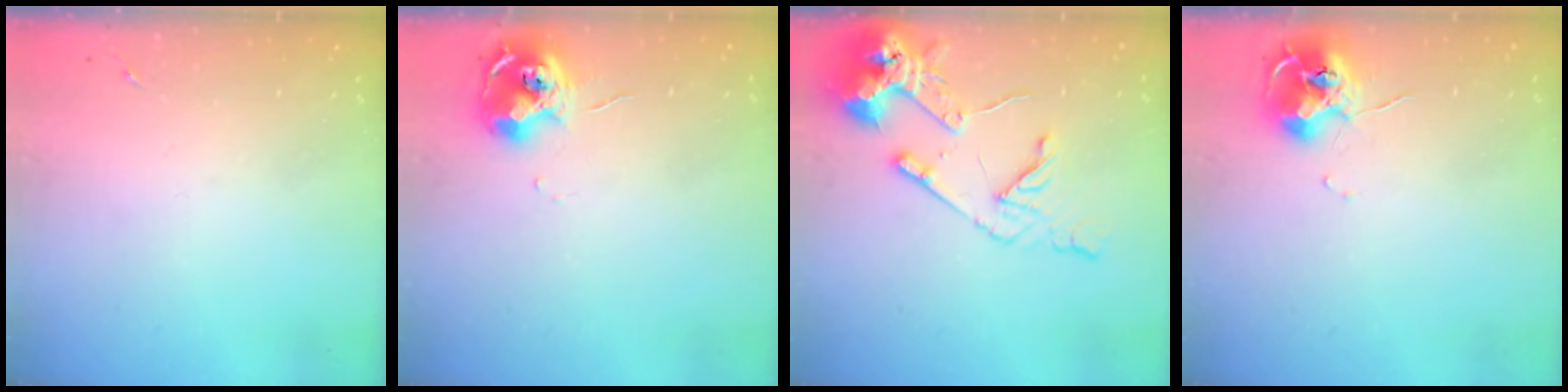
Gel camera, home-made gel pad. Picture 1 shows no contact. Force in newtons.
{"total": 11.7, "press": 11.6, "slide": 1.0}
{"total": 14.9, "press": 14.8, "slide": 2.0}
{"total": 9.8, "press": 9.8, "slide": 0.5}